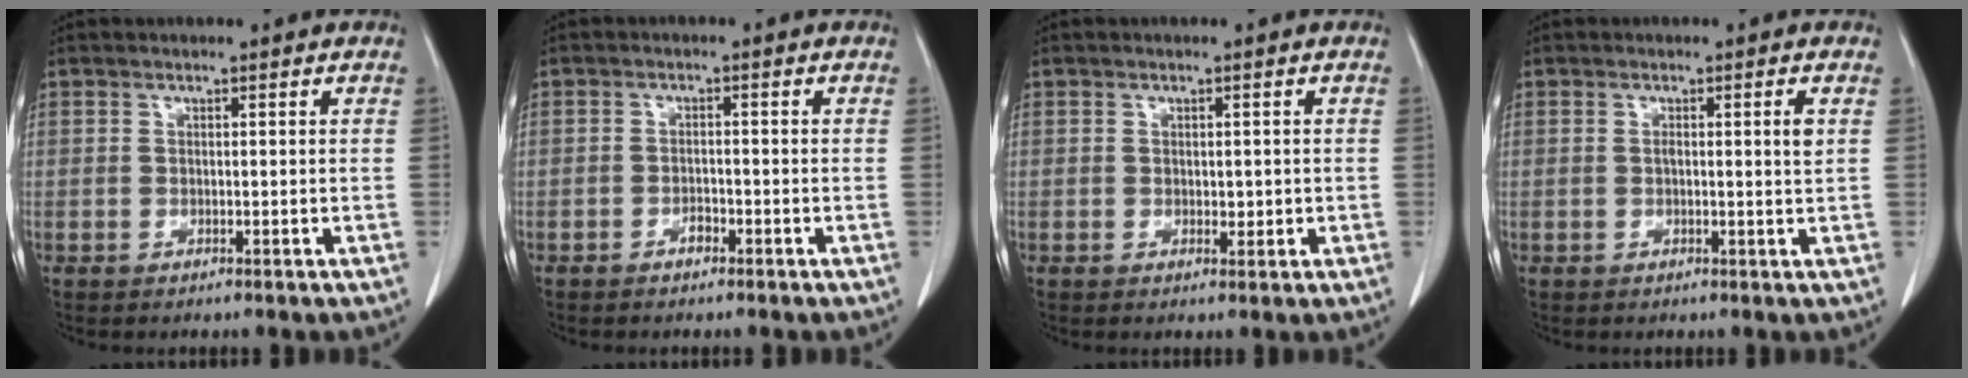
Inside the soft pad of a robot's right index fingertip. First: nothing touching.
{"total": 1.3, "force": [-1.0, 0.6, 0.6], "torque": [-0.008, 0.003, -0.015]}
{"total": 1.6, "force": [-0.1, 1.0, 1.3], "torque": [-0.016, -0.001, 0.002]}
{"total": 2.5, "force": [0.5, -0.2, 2.5], "torque": [-0.044, 0.002, 0.008]}